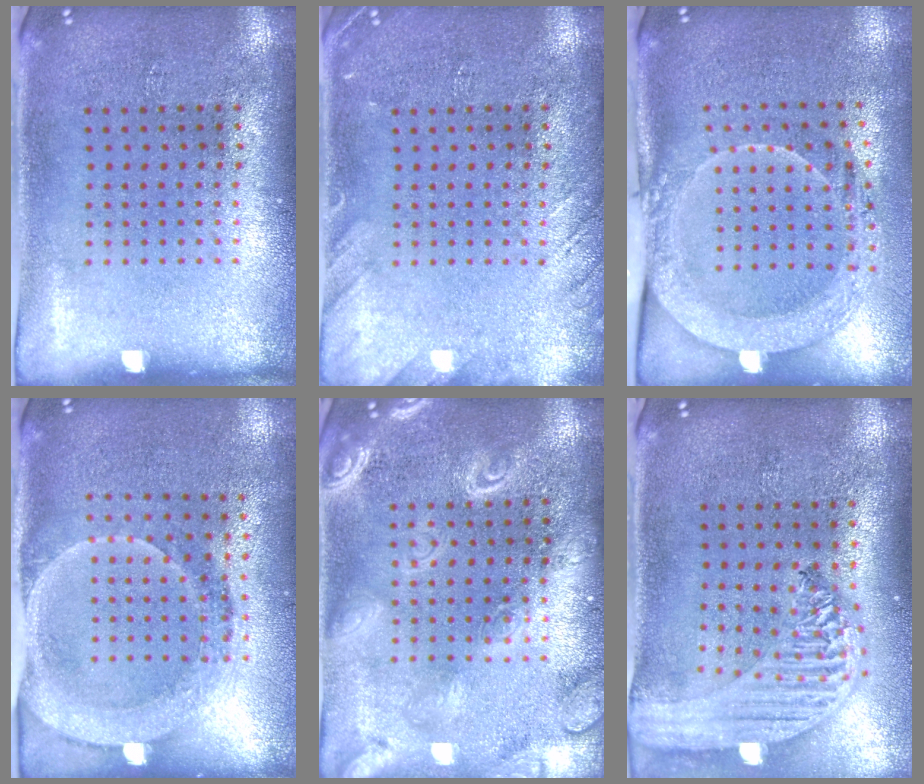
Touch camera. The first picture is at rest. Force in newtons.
{"total": 1.8, "press": 1.8, "slide": 0.1}
{"total": 2.0, "press": 2.0, "slide": 0.2}
{"total": 1.8, "press": 1.6, "slide": 0.7}
{"total": 3.8, "press": 3.8, "slide": 0.5}
{"total": 2.4, "press": 2.1, "slide": 1.3}